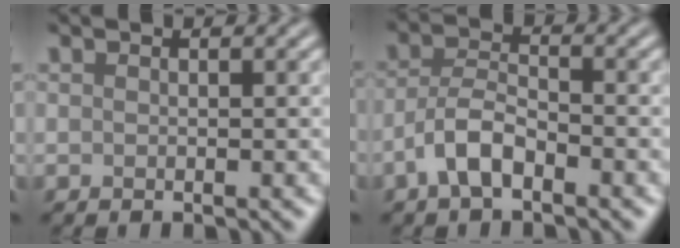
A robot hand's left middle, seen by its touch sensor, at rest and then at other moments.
{"total": 3.8, "force": [-2.1, 1.6, 2.7], "torque": [-0.055, 0.009, -0.049]}